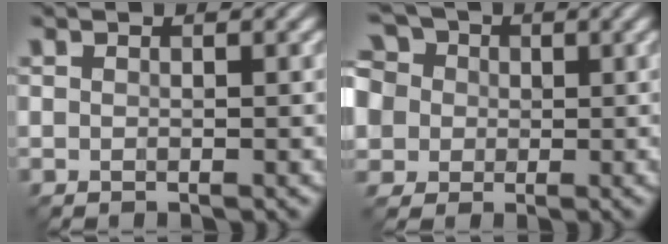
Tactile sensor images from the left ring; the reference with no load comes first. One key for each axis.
{"total": 10.0, "fx": 2.1, "fy": 8.4, "fz": 4.9, "tx": -0.106, "ty": 0.028, "tz": -0.007}